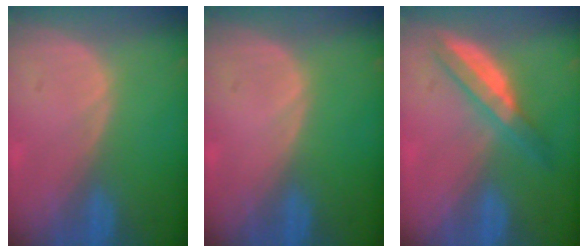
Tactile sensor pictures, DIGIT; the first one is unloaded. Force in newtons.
{"total": 0.0}
{"total": 5.7, "press": 5.2, "slide": 2.5}